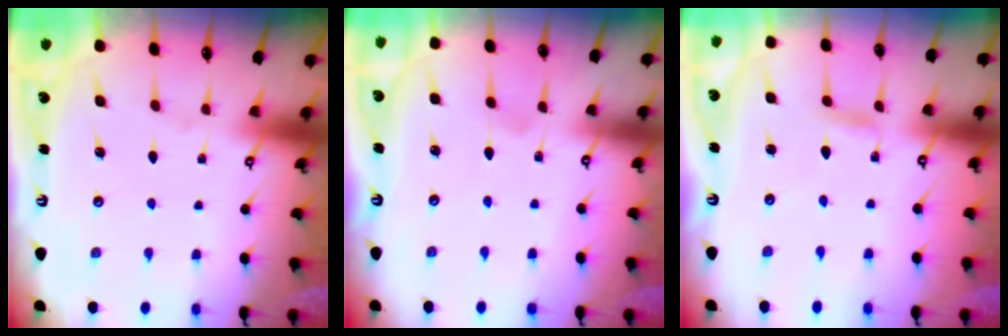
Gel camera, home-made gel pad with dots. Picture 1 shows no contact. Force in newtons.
{"total": 2.5, "press": 2.5, "slide": 0.4}
{"total": 2.2, "press": 2.2, "slide": 0.2}